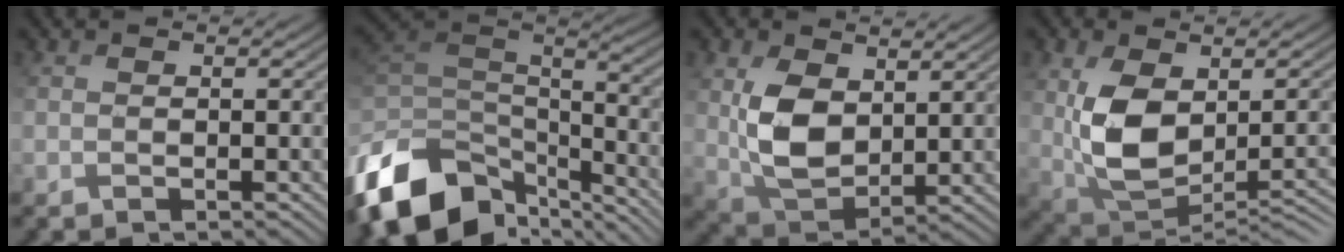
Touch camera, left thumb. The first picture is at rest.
{"total": 15.6, "force": [-8.8, 8.7, 9.5], "torque": [-0.264, -0.017, -0.144]}
{"total": 8.2, "force": [2.1, 5.2, 6.0], "torque": [-0.138, -0.012, 0.049]}
{"total": 9.8, "force": [-0.5, 5.5, 8.1], "torque": [-0.159, -0.018, 0.001]}